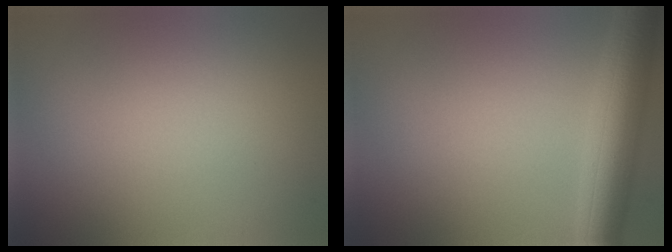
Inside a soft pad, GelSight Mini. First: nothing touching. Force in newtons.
{"total": 6.6, "press": 6.6, "slide": 0.2}